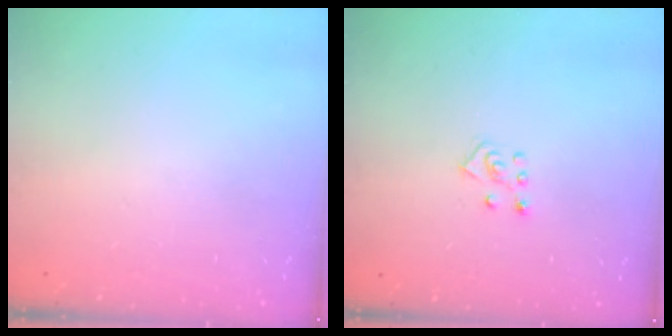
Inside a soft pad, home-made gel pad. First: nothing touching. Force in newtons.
{"total": 5.0, "press": 4.9, "slide": 0.4}